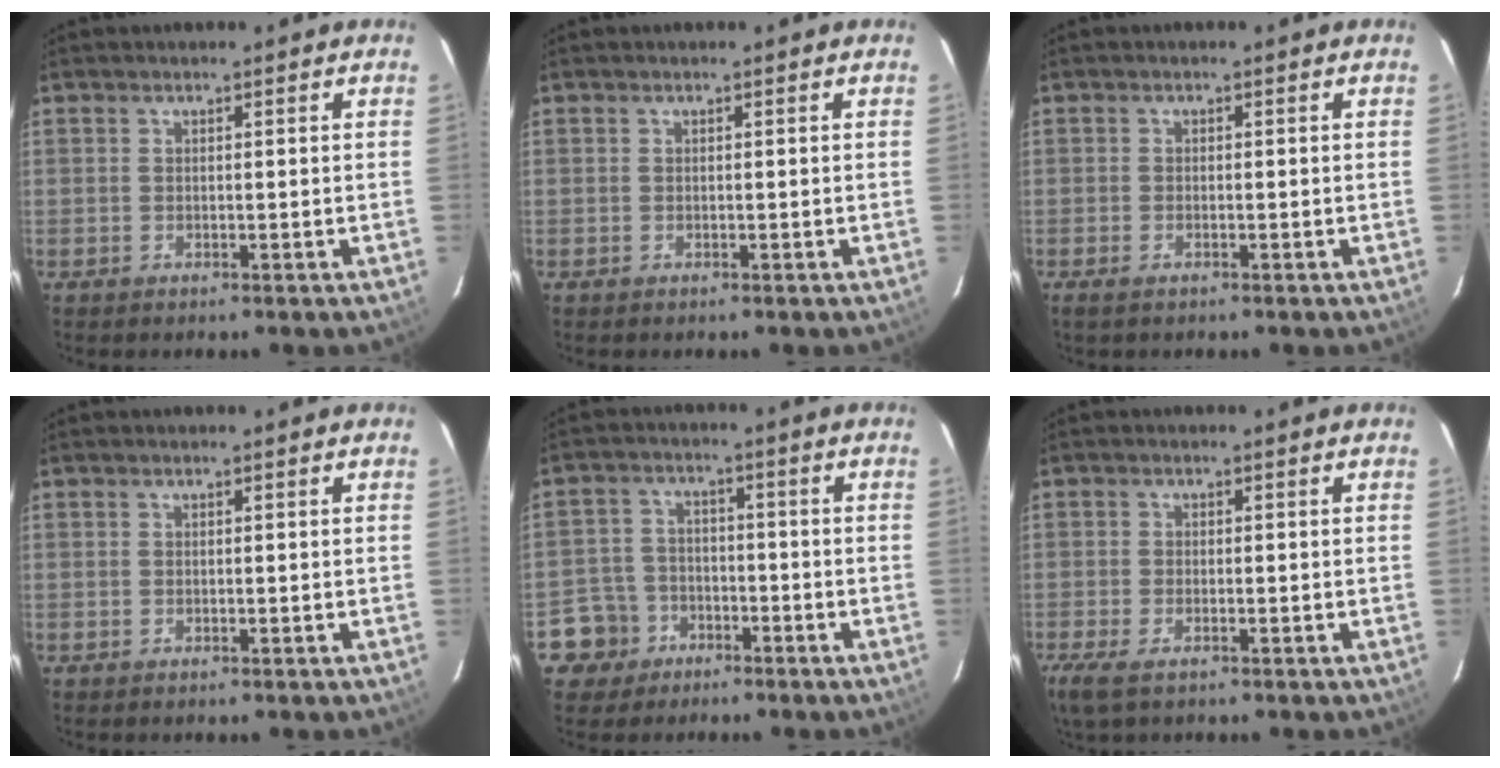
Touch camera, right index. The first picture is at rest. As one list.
[{"total": 0.0}, {"total": 1.5, "force": [-1.0, 0.6, 0.9], "torque": [-0.022, -0.002, -0.020]}, {"total": 0.0}, {"total": 7.0, "force": [-3.9, 5.8, 0.8], "torque": [-0.041, 0.025, -0.066]}, {"total": 5.5, "force": [-3.5, 2.1, 3.7], "torque": [-0.091, -0.017, -0.066]}]